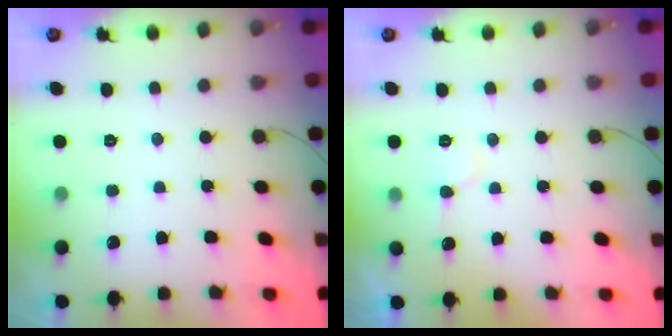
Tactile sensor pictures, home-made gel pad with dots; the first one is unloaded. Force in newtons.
{"total": 6.0, "press": 6.0, "slide": 0.4}